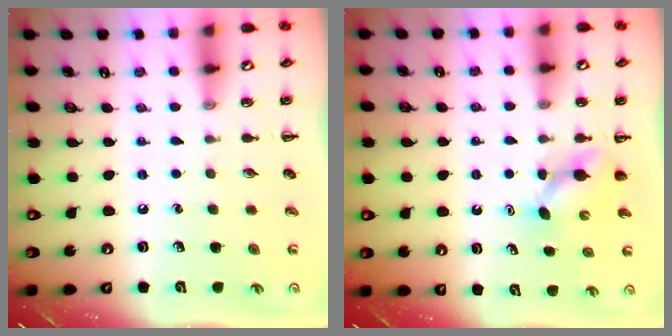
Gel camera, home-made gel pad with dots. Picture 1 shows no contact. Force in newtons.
{"total": 4.1, "press": 4.0, "slide": 1.0}